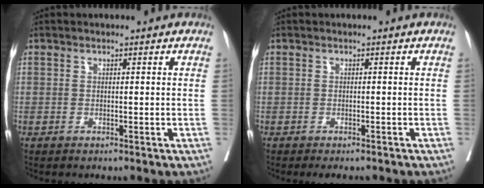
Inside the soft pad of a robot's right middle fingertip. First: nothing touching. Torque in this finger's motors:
{"motor_torque": [0.54, -0.63, 0.05, 0.02]}